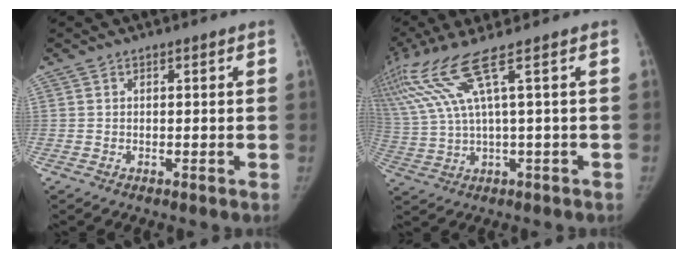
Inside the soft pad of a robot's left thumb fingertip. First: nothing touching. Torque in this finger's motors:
{"motor_torque": [0.42, 0.12, 1.79, -0.98, 0.21]}